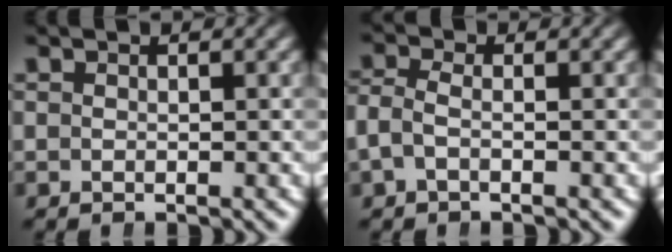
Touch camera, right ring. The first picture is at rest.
{"total": 2.2, "force": [-0.5, 1.4, 1.6], "torque": [-0.049, -0.011, -0.005]}